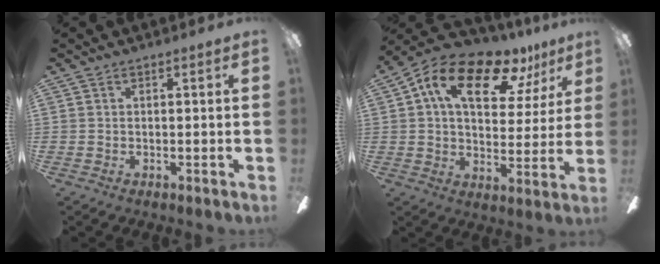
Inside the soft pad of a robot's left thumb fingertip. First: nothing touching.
{"total": 16.3, "force": [9.4, 8.3, 10.4], "torque": [-0.184, -0.038, 0.163]}